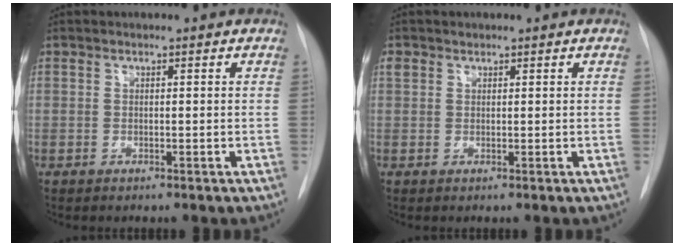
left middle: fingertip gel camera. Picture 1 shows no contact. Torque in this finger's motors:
{"motor_torque": [0.05, -0.03, -0.01, 0.00]}